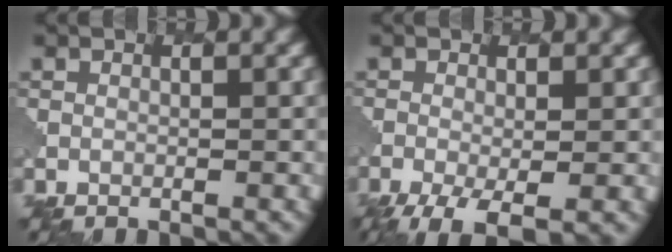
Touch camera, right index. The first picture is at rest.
{"total": 5.1, "force": [-2.6, 1.8, 4.1], "torque": [-0.079, -0.008, -0.045]}